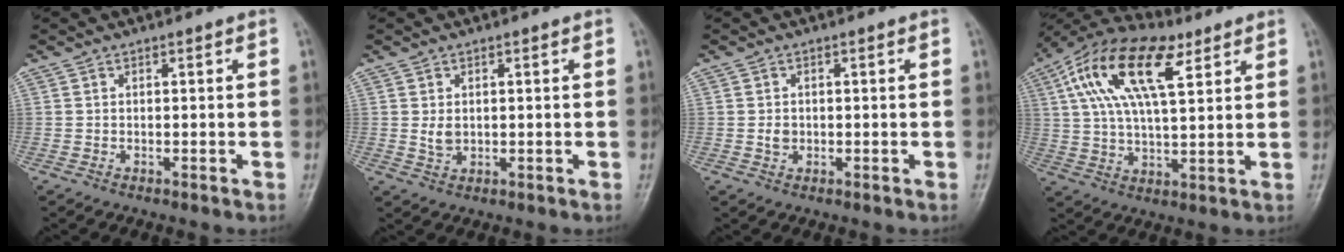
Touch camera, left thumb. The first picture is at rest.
{"total": 2.6, "force": [0.4, 1.9, 1.6], "torque": [-0.022, -0.006, 0.013]}
{"total": 1.8, "force": [-0.1, 1.6, 0.9], "torque": [-0.008, 0.003, 0.000]}
{"total": 18.5, "force": [7.7, 8.2, 14.7], "torque": [-0.265, 0.010, 0.133]}